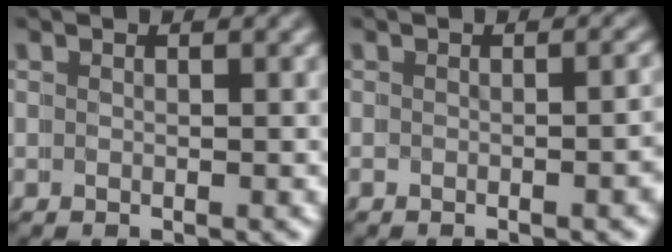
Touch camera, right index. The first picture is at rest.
{"total": 1.9, "force": [-0.6, 0.0, 1.9], "torque": [-0.009, 0.009, -0.014]}